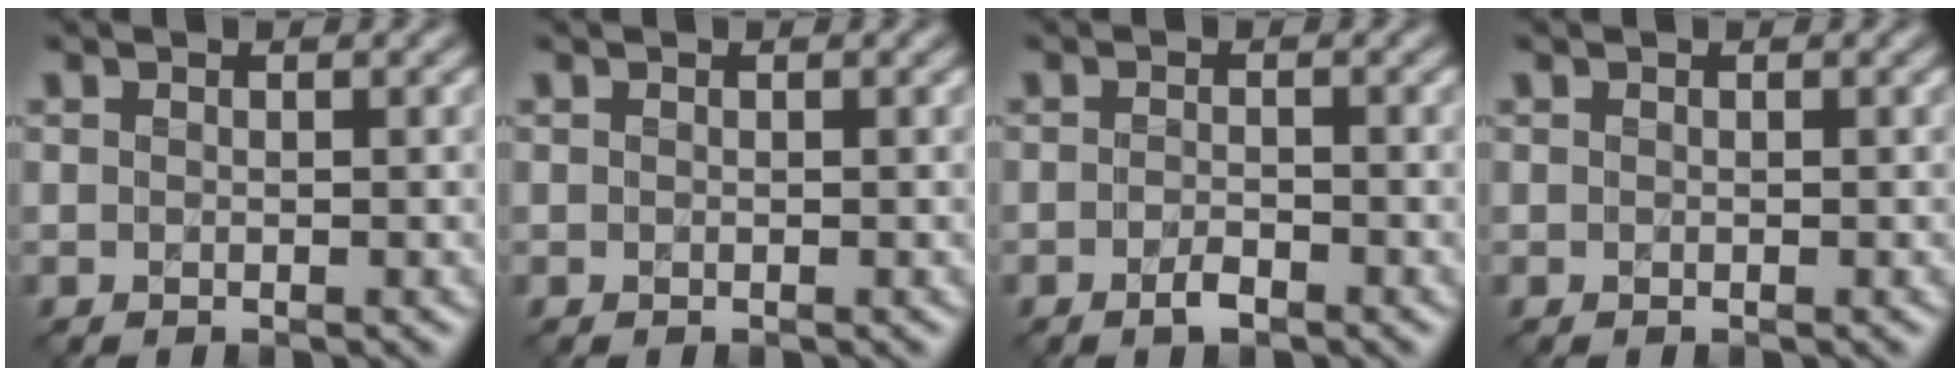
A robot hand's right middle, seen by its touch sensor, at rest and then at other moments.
{"total": 0.0}
{"total": 1.5, "force": [-1.0, 0.5, 1.0], "torque": [-0.023, 0.000, -0.019]}
{"total": 0.0}